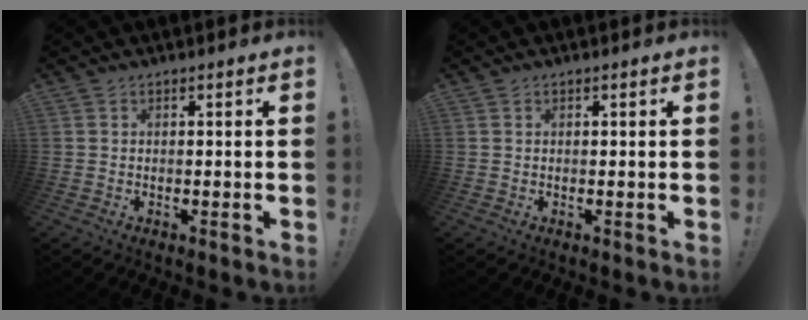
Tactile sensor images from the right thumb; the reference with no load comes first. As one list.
[{"total": 0.0}]